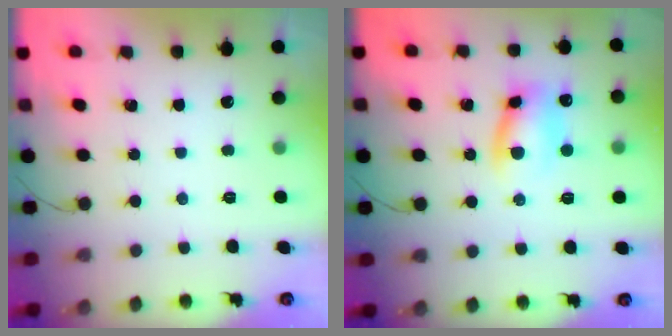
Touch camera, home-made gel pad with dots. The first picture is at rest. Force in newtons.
{"total": 9.6, "press": 9.6, "slide": 0.8}